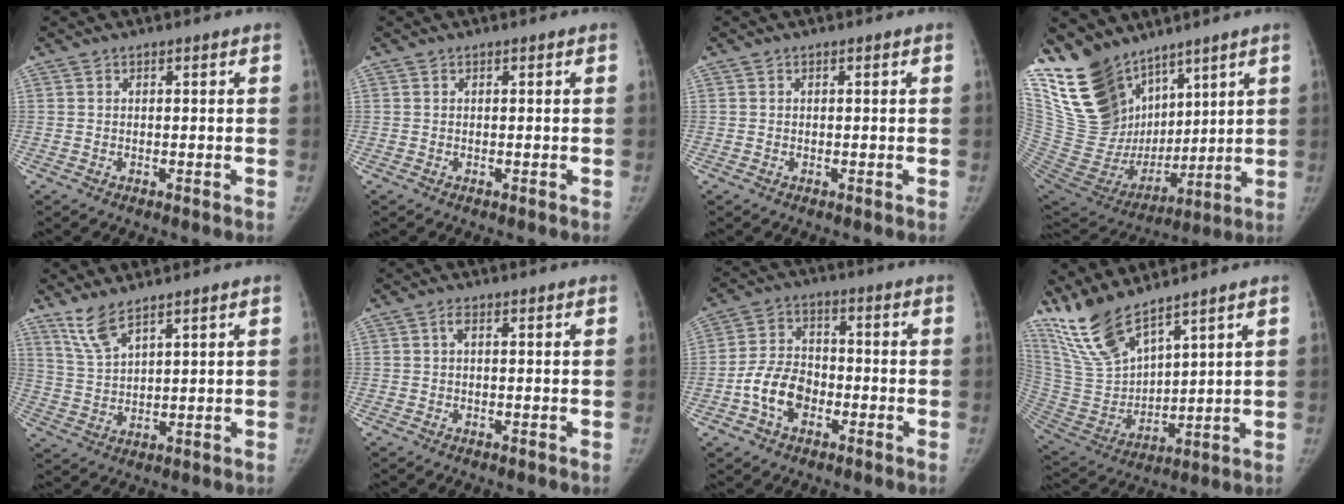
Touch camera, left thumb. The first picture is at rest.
{"total": 0.0}
{"total": 0.0}
{"total": 21.7, "force": [14.6, 12.2, 10.3], "torque": [-0.152, -0.061, 0.287]}
{"total": 5.7, "force": [4.5, 1.1, 3.2], "torque": [-0.067, -0.020, 0.098]}
{"total": 0.9, "force": [0.1, 0.3, 0.8], "torque": [-0.012, 0.003, -0.004]}
{"total": 9.0, "force": [-3.4, 6.3, 5.5], "torque": [-0.086, 0.030, -0.068]}
{"total": 13.1, "force": [11.1, 3.1, 6.3], "torque": [-0.116, -0.057, 0.242]}